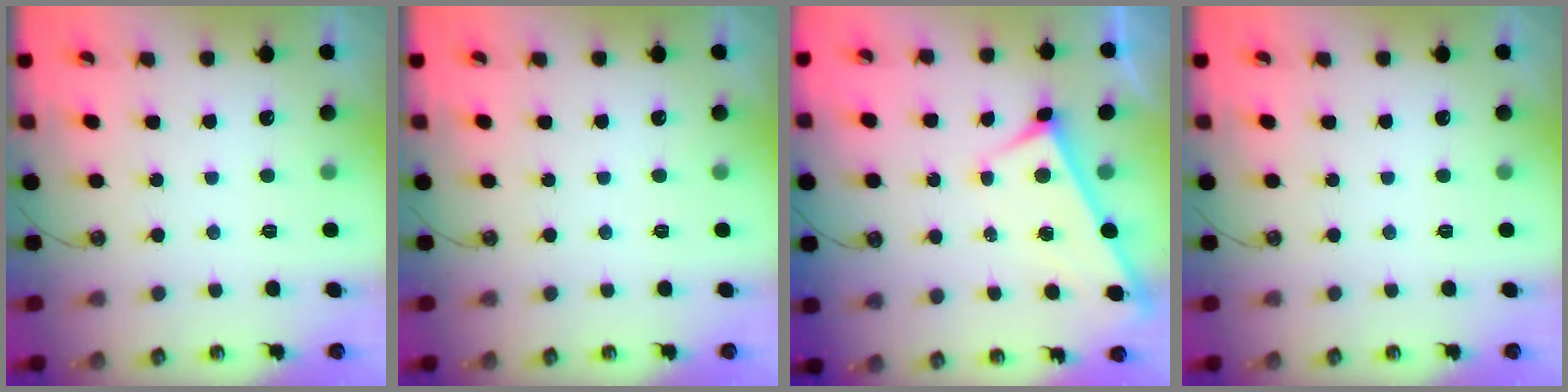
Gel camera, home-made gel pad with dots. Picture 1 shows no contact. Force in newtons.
{"total": 0.0}
{"total": 3.8, "press": 3.7, "slide": 0.2}
{"total": 0.0}